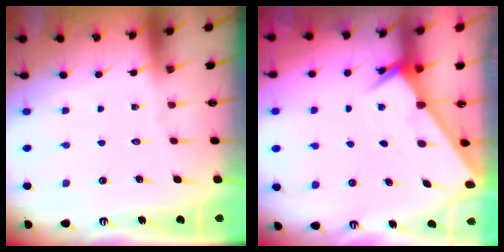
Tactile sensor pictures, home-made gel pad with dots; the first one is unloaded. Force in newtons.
{"total": 2.0, "press": 2.0, "slide": 0.1}